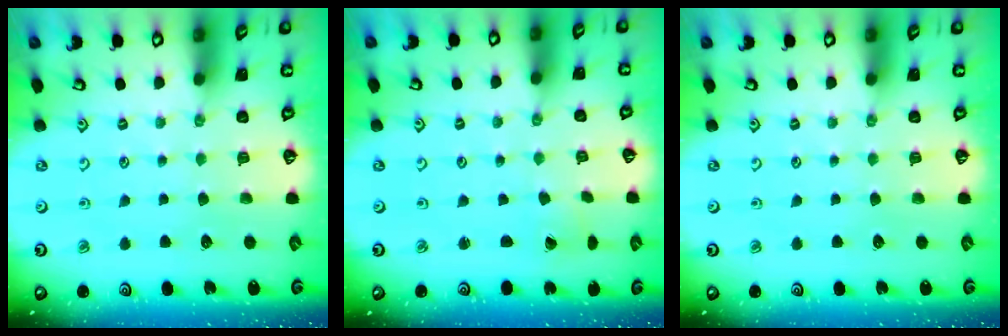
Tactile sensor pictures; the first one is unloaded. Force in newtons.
{"total": 0.8, "press": 0.7, "slide": 0.1}
{"total": 0.0}